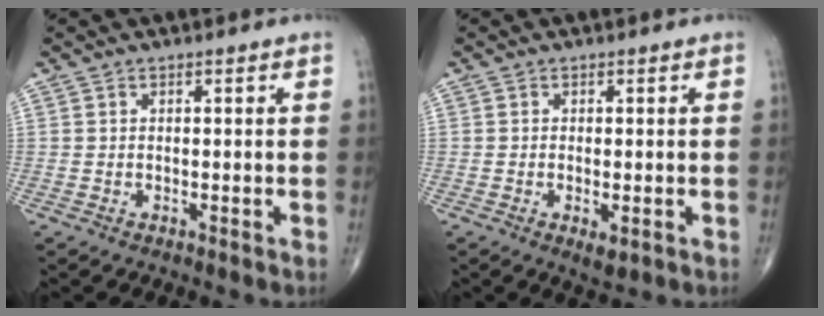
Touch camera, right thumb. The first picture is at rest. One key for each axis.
{"total": 2.4, "fx": -0.8, "fy": 0.9, "fz": 2.1, "tx": -0.039, "ty": -0.007, "tz": -0.012}